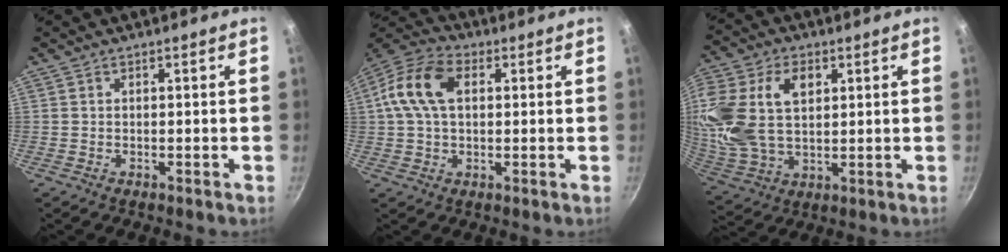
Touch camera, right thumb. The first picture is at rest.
{"total": 11.8, "force": [2.3, 7.5, 8.8], "torque": [-0.157, 0.023, 0.026]}
{"total": 20.0, "force": [5.4, 13.1, 14.1], "torque": [-0.307, -0.003, 0.106]}